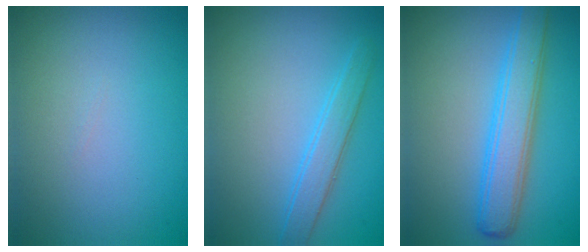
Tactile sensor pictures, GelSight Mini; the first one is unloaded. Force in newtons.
{"total": 2.4, "press": 2.4, "slide": 0.1}
{"total": 4.8, "press": 4.8, "slide": 0.1}